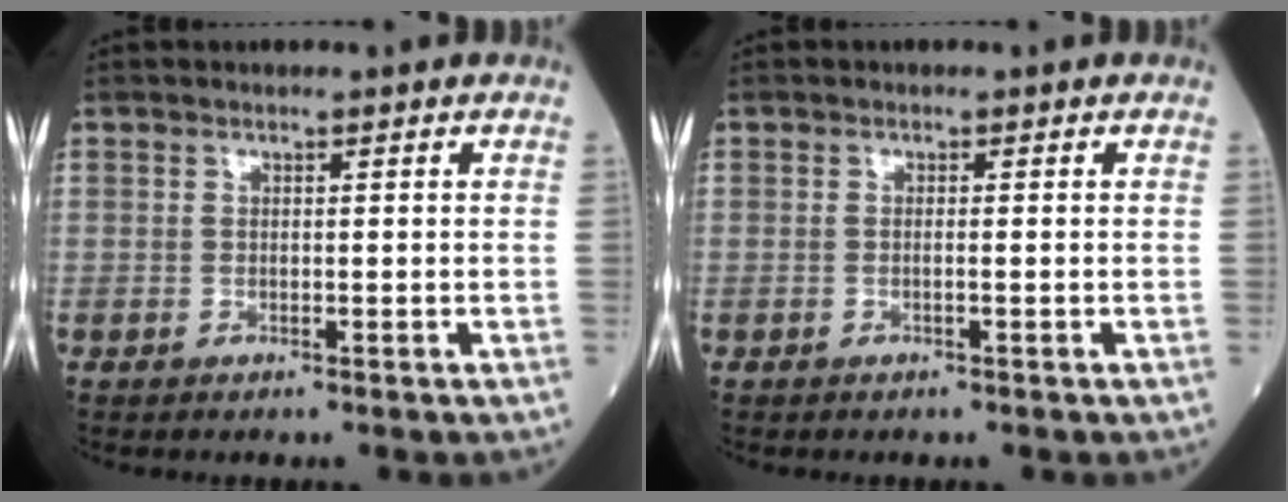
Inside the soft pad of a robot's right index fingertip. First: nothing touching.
{"total": 0.6, "force": [-0.1, -0.1, 0.6], "torque": [-0.012, 0.000, -0.003]}